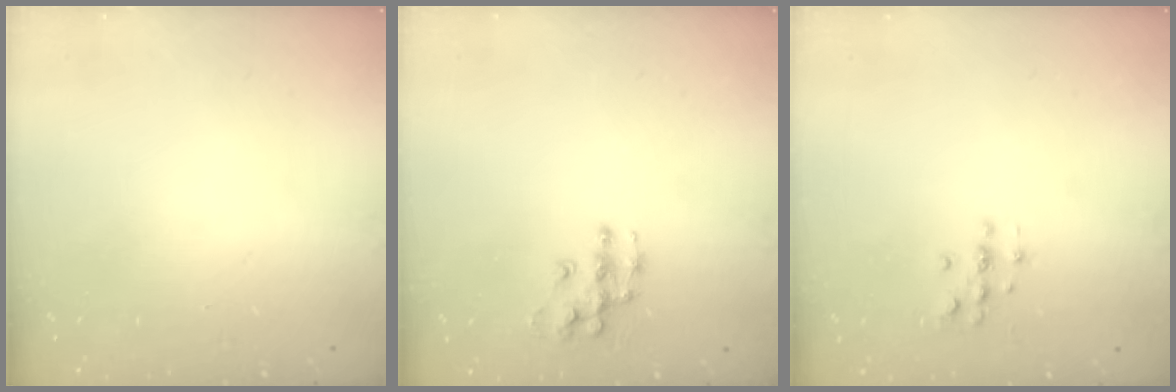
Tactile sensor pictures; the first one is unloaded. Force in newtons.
{"total": 9.2, "press": 9.2, "slide": 0.5}
{"total": 2.0, "press": 2.0, "slide": 0.2}